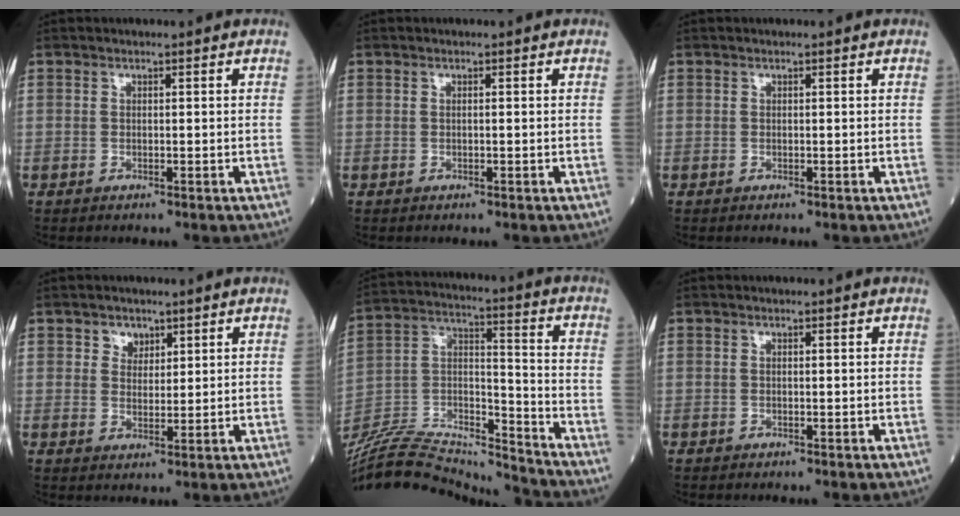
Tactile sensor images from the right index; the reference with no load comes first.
{"total": 0.0}
{"total": 0.0}
{"total": 2.7, "force": [1.7, 2.0, 0.8], "torque": [-0.010, 0.000, 0.028]}
{"total": 20.3, "force": [-19.8, 1.7, 4.1], "torque": [-0.087, 0.028, -0.333]}
{"total": 0.0}